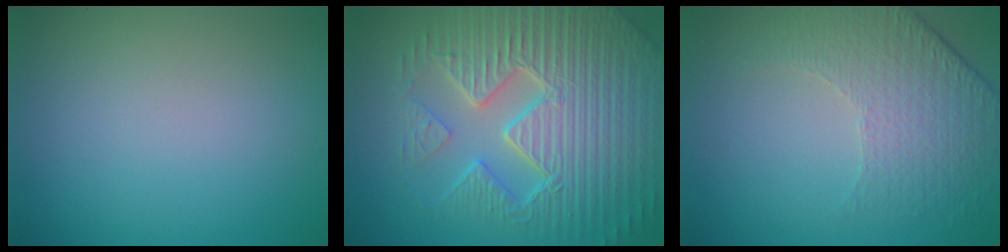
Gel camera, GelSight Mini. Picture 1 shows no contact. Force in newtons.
{"total": 9.5, "press": 6.7, "slide": 6.7}
{"total": 4.8, "press": 3.4, "slide": 3.4}